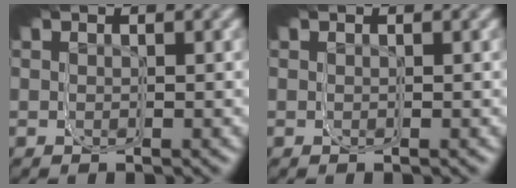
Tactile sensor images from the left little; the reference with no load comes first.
{"total": 0.0}